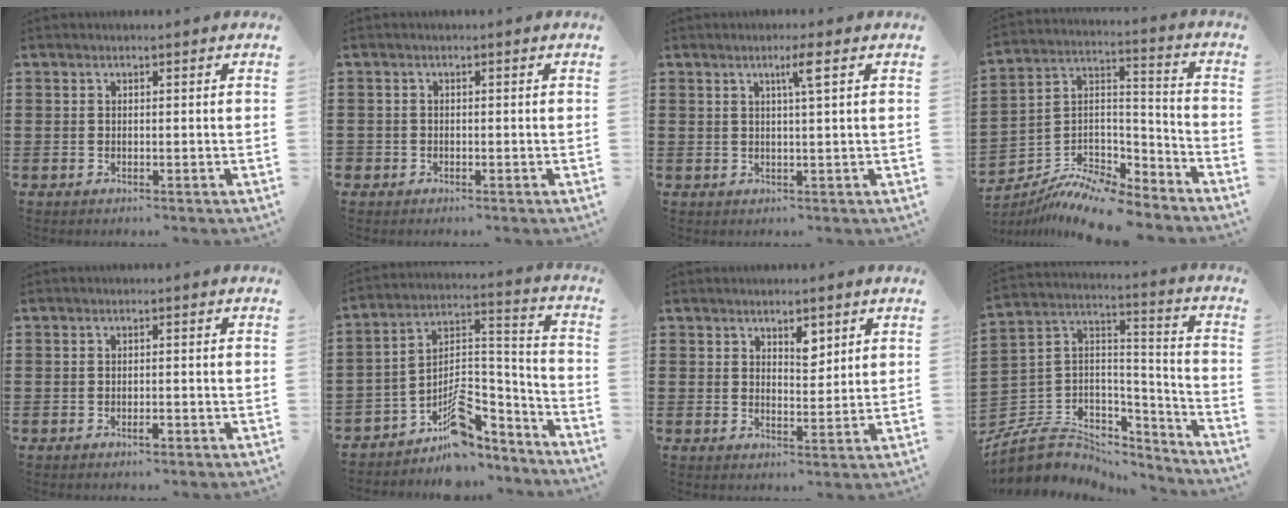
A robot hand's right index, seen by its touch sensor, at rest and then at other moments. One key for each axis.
{"total": 1.0, "fx": -0.6, "fy": 0.7, "fz": 0.1, "tx": -0.003, "ty": 0.002, "tz": -0.015}
{"total": 3.0, "fx": 1.3, "fy": -0.3, "fz": 2.6, "tx": -0.046, "ty": -0.008, "tz": 0.017}
{"total": 11.3, "fx": -9.5, "fy": 1.5, "fz": 6.0, "tx": -0.108, "ty": 0.017, "tz": -0.189}
{"total": 1.0, "fx": -0.6, "fy": 0.3, "fz": 0.8, "tx": -0.017, "ty": -0.005, "tz": -0.010}
{"total": 9.5, "fx": -6.6, "fy": 4.8, "fz": 4.9, "tx": -0.069, "ty": 0.015, "tz": -0.117}
{"total": 3.5, "fx": 2.6, "fy": 1.7, "fz": 1.7, "tx": -0.015, "ty": -0.002, "tz": 0.041}
{"total": 6.7, "fx": -4.4, "fy": 4.9, "fz": 1.3, "tx": -0.050, "ty": -0.001, "tz": -0.083}